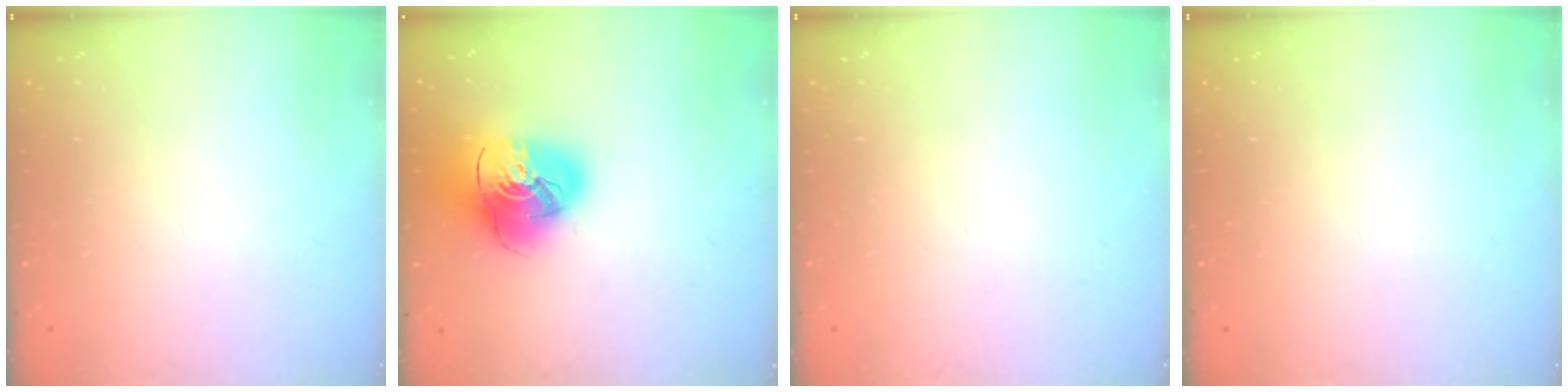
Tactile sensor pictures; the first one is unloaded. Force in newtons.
{"total": 16.9, "press": 16.8, "slide": 2.0}
{"total": 0.0}
{"total": 0.0}